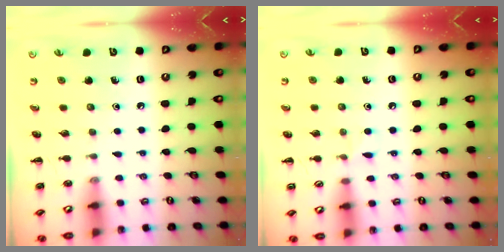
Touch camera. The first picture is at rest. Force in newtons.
{"total": 4.4, "press": 4.1, "slide": 1.6}